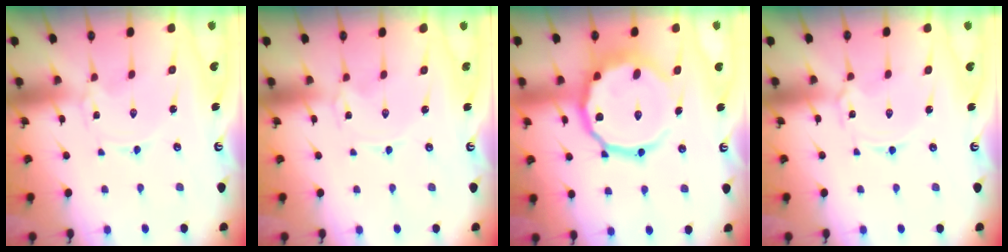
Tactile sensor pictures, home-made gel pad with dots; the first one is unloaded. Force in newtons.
{"total": 0.0}
{"total": 18.3, "press": 18.2, "slide": 2.2}
{"total": 2.1, "press": 2.1, "slide": 0.3}